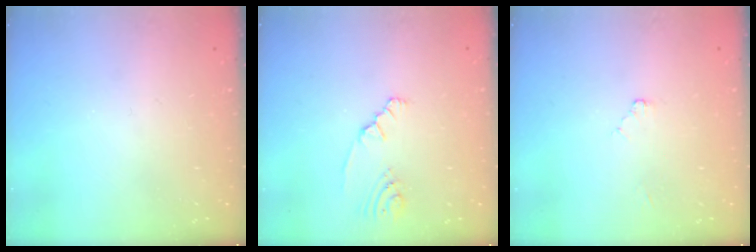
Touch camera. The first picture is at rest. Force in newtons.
{"total": 2.5, "press": 2.2, "slide": 1.1}
{"total": 2.4, "press": 2.4, "slide": 0.4}